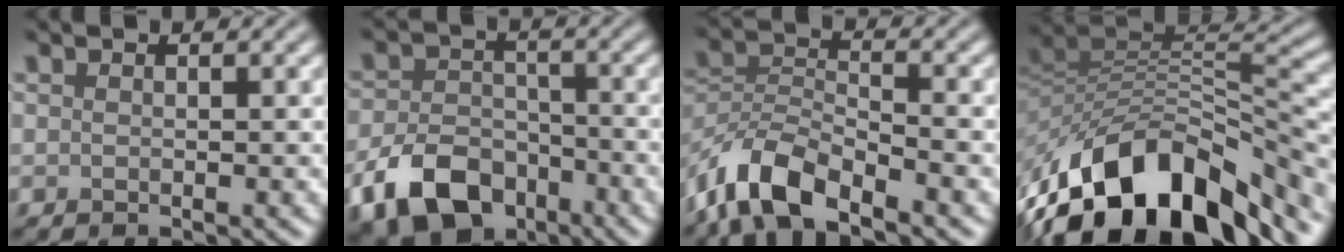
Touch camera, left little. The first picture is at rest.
{"total": 7.8, "force": [-4.3, 4.9, 4.2], "torque": [-0.084, -0.010, -0.077]}
{"total": 7.4, "force": [-5.3, 2.8, 4.3], "torque": [-0.078, -0.001, -0.114]}
{"total": 13.9, "force": [-8.0, 6.9, 9.0], "torque": [-0.159, 0.019, -0.144]}